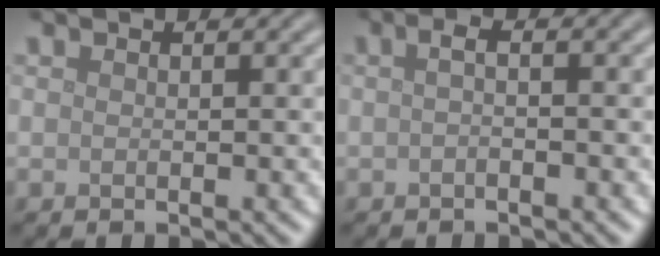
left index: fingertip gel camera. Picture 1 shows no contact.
{"total": 1.6, "force": [-0.1, 0.4, 1.5], "torque": [-0.027, 0.001, -0.007]}